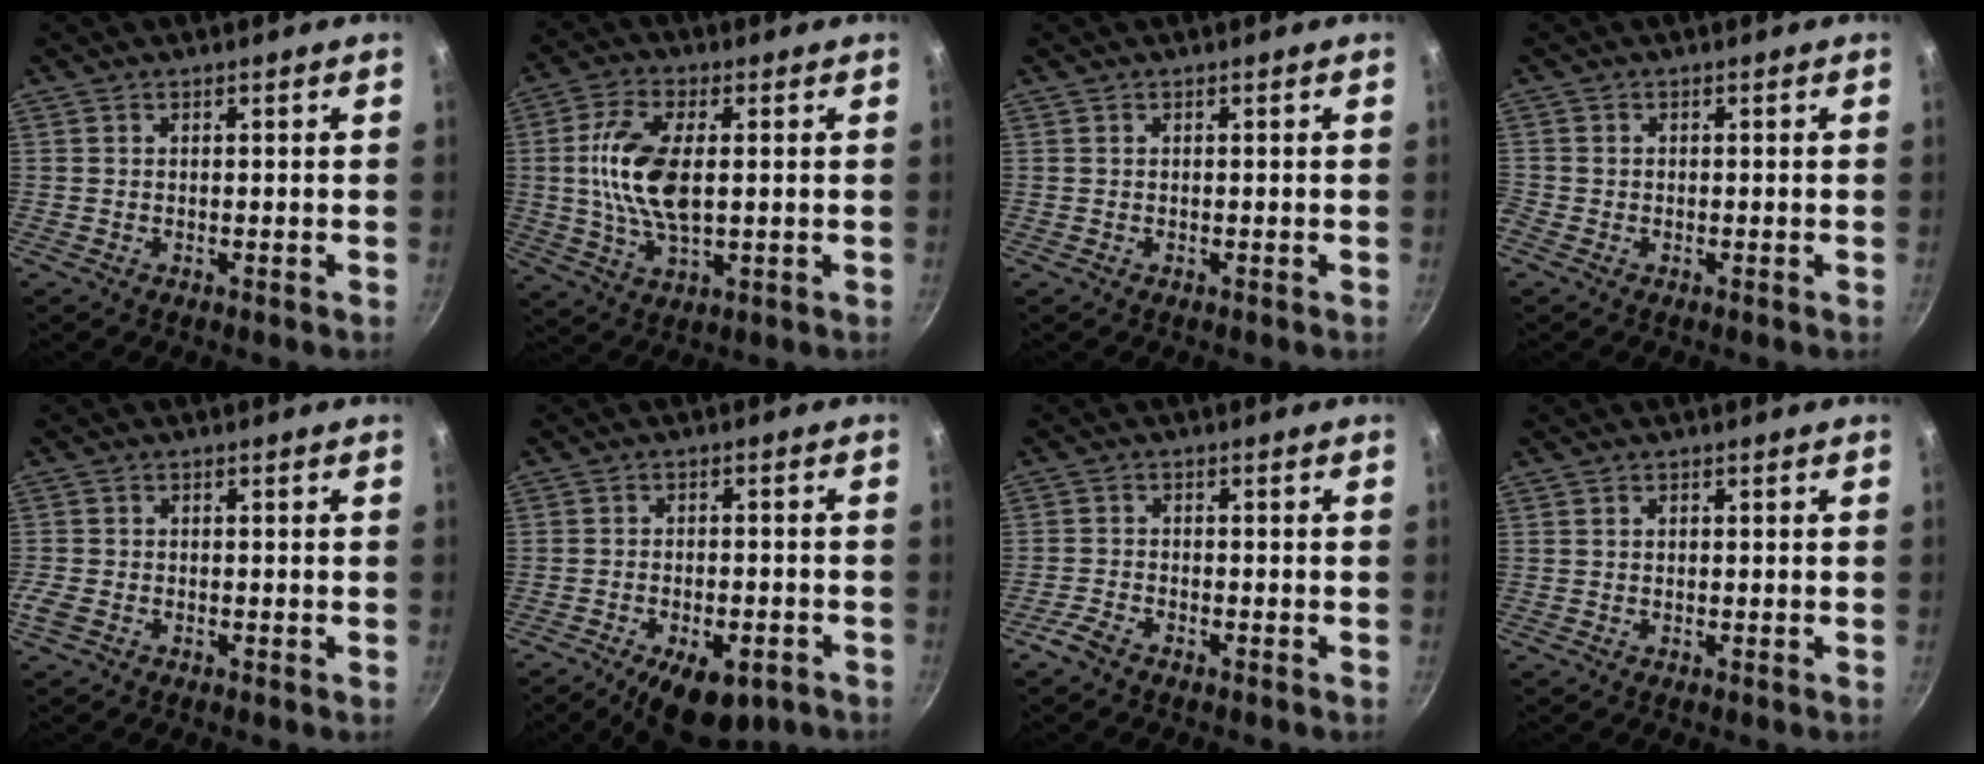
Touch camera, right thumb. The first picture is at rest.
{"total": 12.4, "force": [1.1, 6.0, 10.8], "torque": [-0.209, 0.005, 0.019]}
{"total": 0.0}
{"total": 1.3, "force": [-0.6, 1.0, 0.4], "torque": [-0.012, 0.001, -0.016]}
{"total": 2.9, "force": [-1.5, 2.0, 1.6], "torque": [-0.043, 0.003, -0.033]}
{"total": 11.3, "force": [-6.1, 5.5, 7.7], "torque": [-0.102, 0.020, -0.080]}
{"total": 2.2, "force": [-1.9, 0.4, 1.1], "torque": [-0.041, 0.014, -0.043]}
{"total": 0.6, "force": [0.0, 0.5, 0.3], "torque": [-0.004, 0.004, 0.001]}